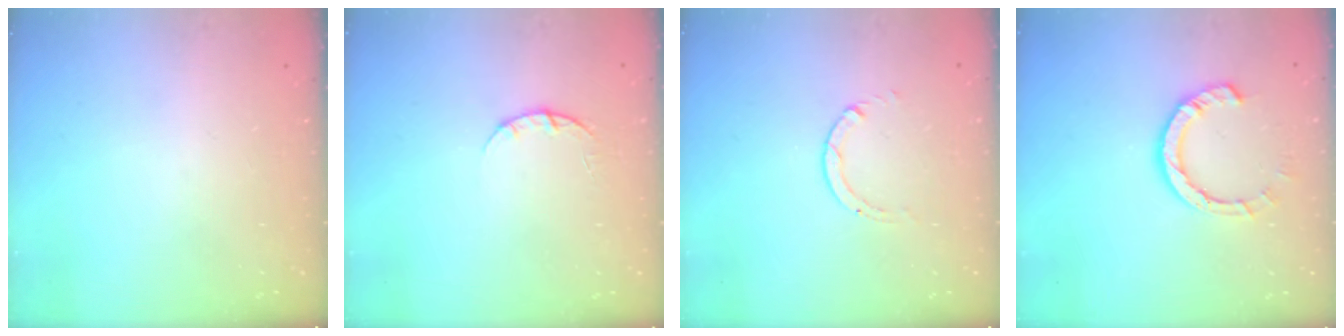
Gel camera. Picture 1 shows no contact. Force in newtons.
{"total": 2.3, "press": 2.3, "slide": 0.3}
{"total": 0.9, "press": 0.9, "slide": 0.1}
{"total": 9.0, "press": 8.9, "slide": 1.2}